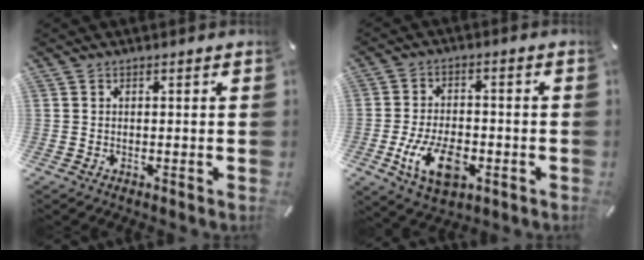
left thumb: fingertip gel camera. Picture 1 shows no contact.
{"total": 12.0, "force": [-3.9, 7.1, 8.9], "torque": [-0.179, 0.001, -0.068]}